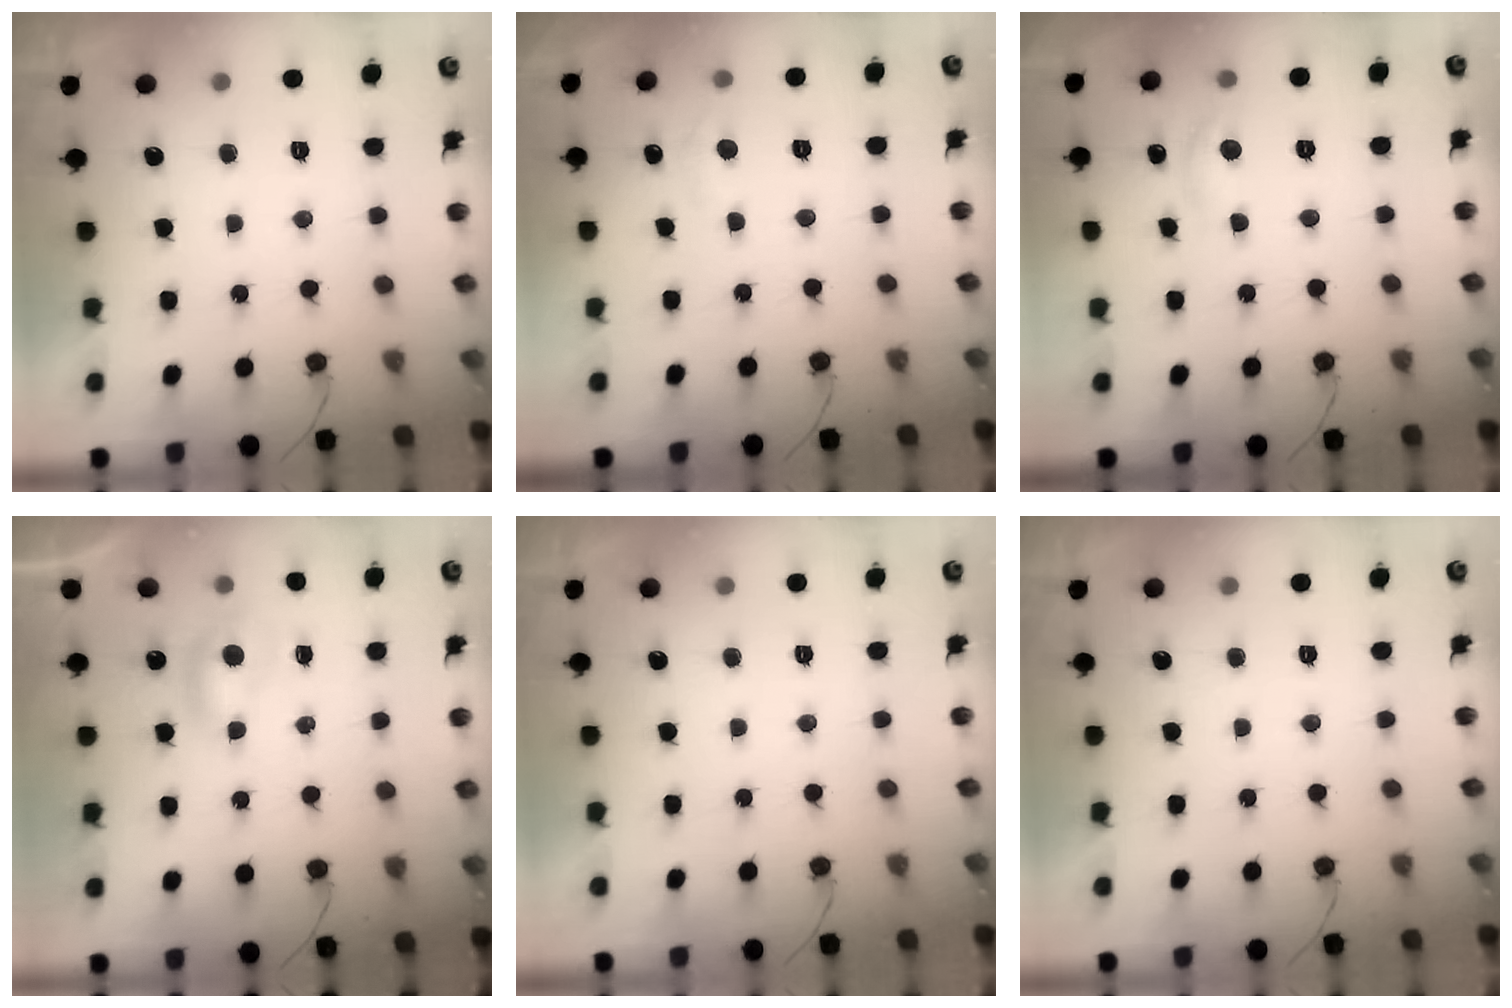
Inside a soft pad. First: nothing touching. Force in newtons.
{"total": 4.7, "press": 4.7, "slide": 0.6}
{"total": 7.5, "press": 7.5, "slide": 0.6}
{"total": 5.4, "press": 5.3, "slide": 0.5}
{"total": 0.0}
{"total": 0.0}